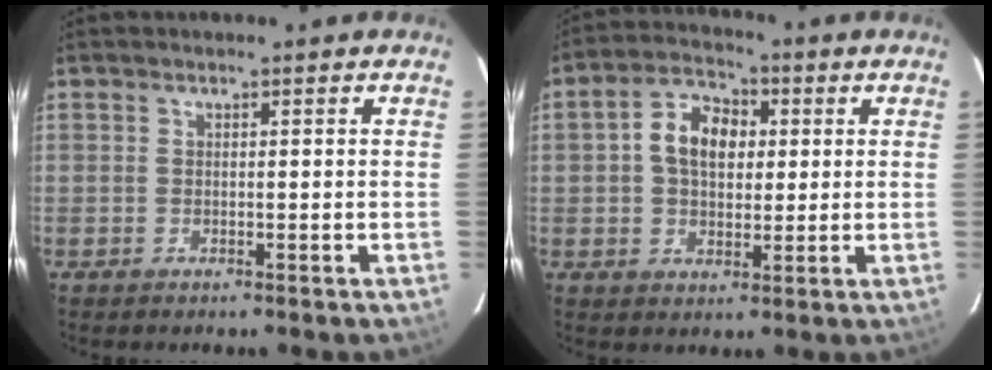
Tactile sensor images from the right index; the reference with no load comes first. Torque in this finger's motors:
{"motor_torque": [0.29, 0.05, 0.22, 0.08]}